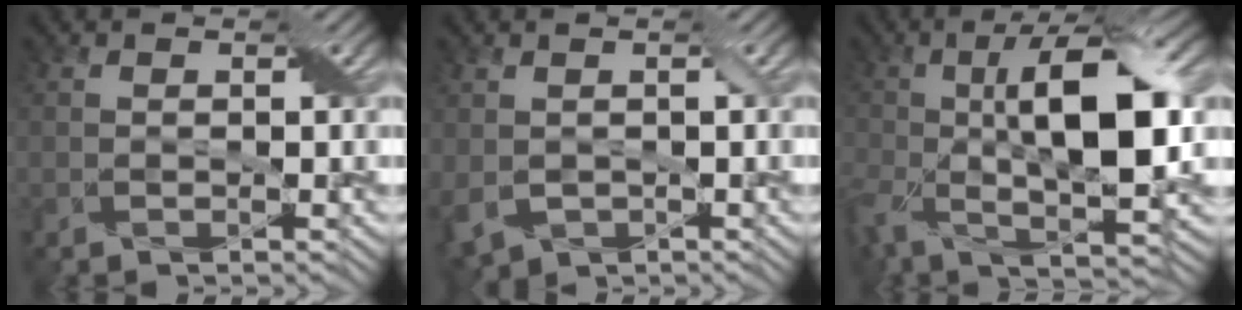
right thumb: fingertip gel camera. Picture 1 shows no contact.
{"total": 4.2, "force": [-0.9, 3.0, 2.7], "torque": [-0.080, -0.017, -0.013]}
{"total": 14.5, "force": [-0.6, 5.6, 13.4], "torque": [-0.248, 0.000, -0.019]}